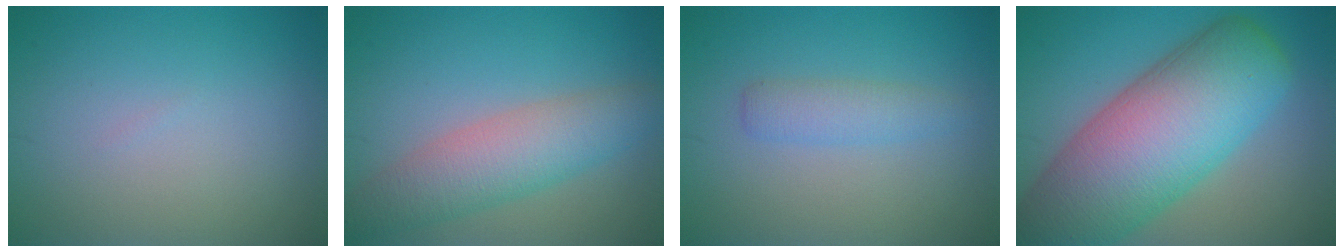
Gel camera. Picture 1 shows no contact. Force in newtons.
{"total": 5.3, "press": 5.3, "slide": 0.1}
{"total": 2.1, "press": 2.1, "slide": 0.1}
{"total": 14.4, "press": 14.4, "slide": 0.6}